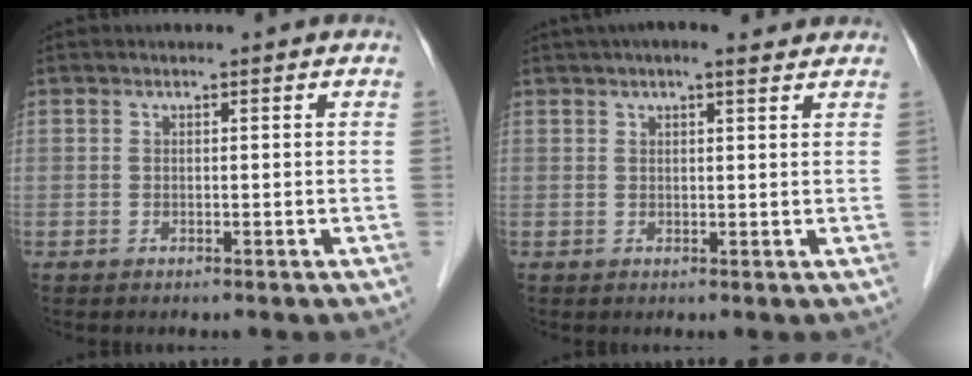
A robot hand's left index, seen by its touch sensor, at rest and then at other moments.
{"total": 6.2, "force": [4.8, 1.4, 3.7], "torque": [-0.057, 0.031, 0.068]}